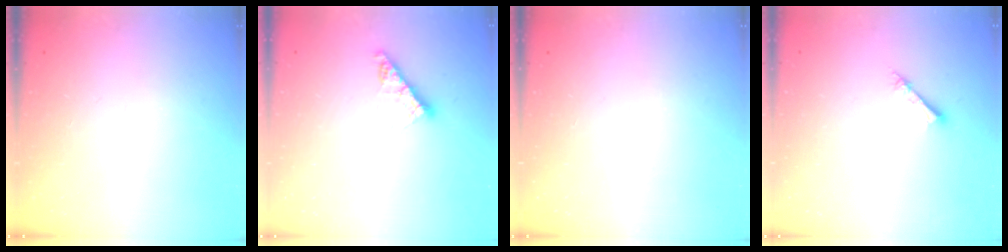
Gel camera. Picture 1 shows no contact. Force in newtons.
{"total": 7.9, "press": 7.8, "slide": 0.6}
{"total": 0.0}
{"total": 1.2, "press": 1.2, "slide": 0.1}